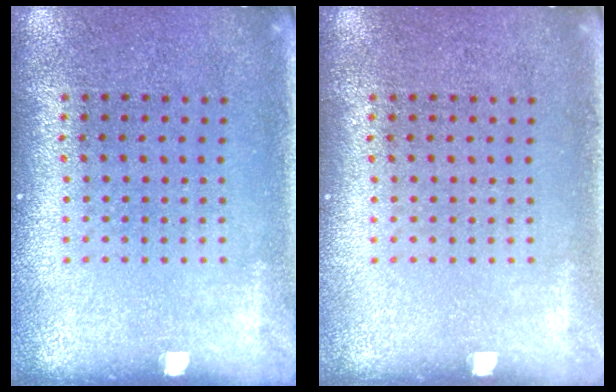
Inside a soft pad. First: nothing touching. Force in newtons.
{"total": 0.0}